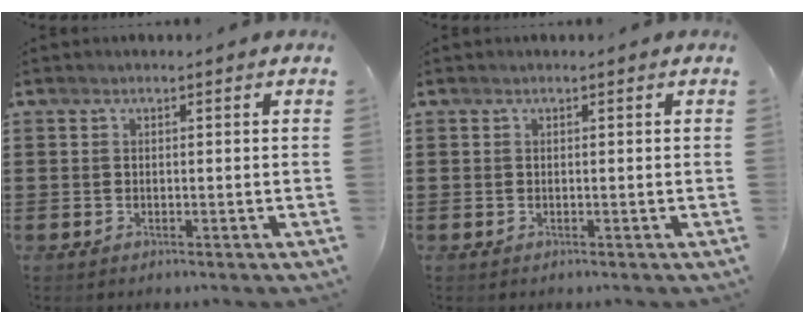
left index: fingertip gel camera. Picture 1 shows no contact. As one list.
[{"total": 0.0}]